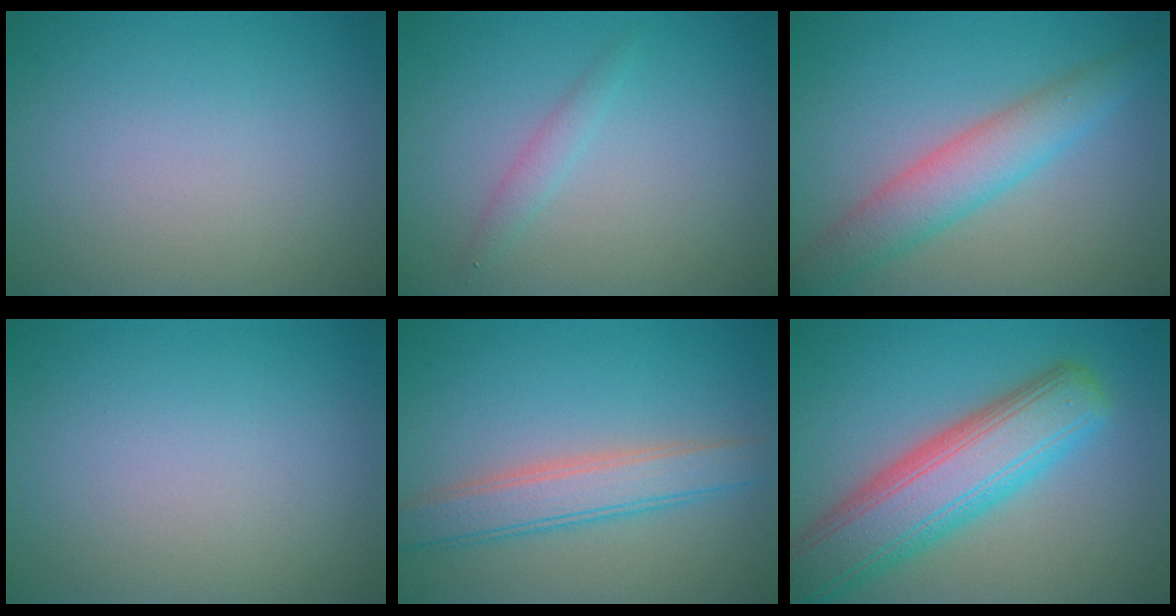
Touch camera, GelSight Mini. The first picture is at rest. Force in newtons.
{"total": 1.5, "press": 1.5, "slide": 0.1}
{"total": 4.5, "press": 4.5, "slide": 0.1}
{"total": 0.0}
{"total": 4.1, "press": 4.1, "slide": 0.1}
{"total": 9.1, "press": 9.0, "slide": 0.9}